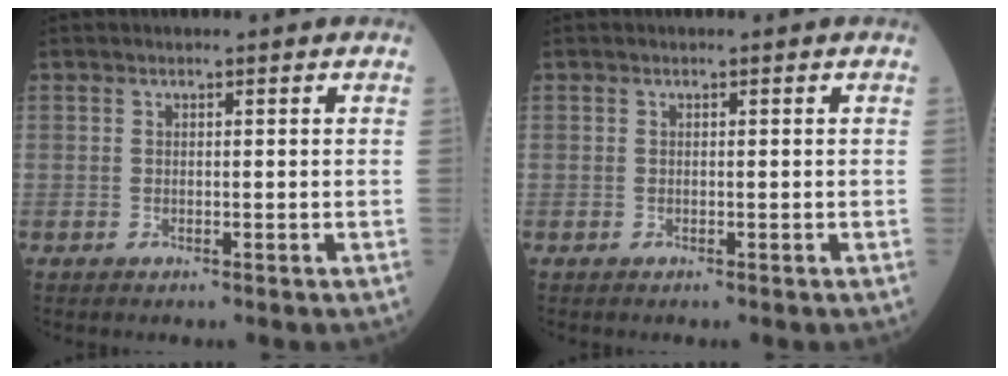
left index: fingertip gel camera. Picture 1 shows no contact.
{"total": 0.0}